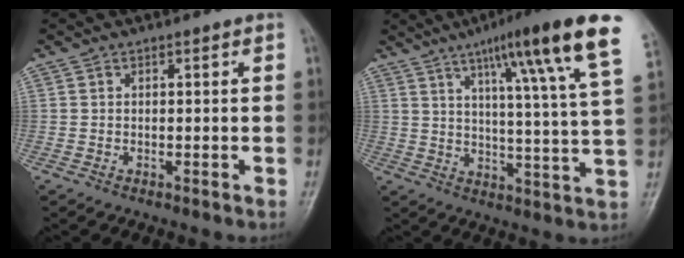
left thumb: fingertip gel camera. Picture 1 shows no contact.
{"total": 19.6, "force": [11.0, 1.3, 16.2], "torque": [-0.223, -0.035, 0.149]}